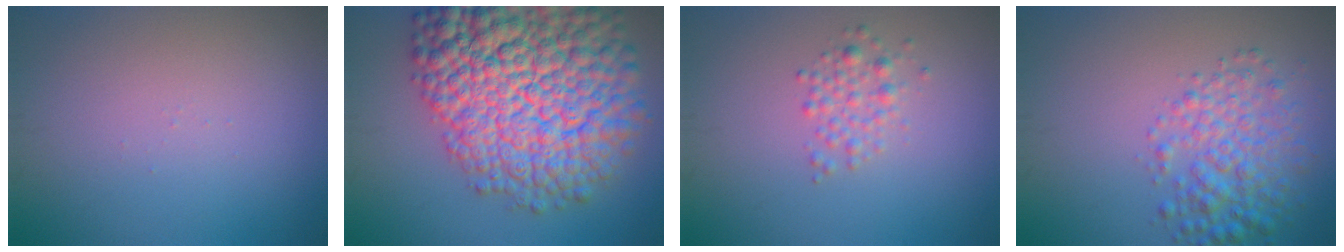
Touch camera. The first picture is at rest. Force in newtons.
{"total": 16.1, "press": 16.1, "slide": 0.7}
{"total": 1.9, "press": 1.9, "slide": 0.1}
{"total": 4.4, "press": 4.4, "slide": 0.1}